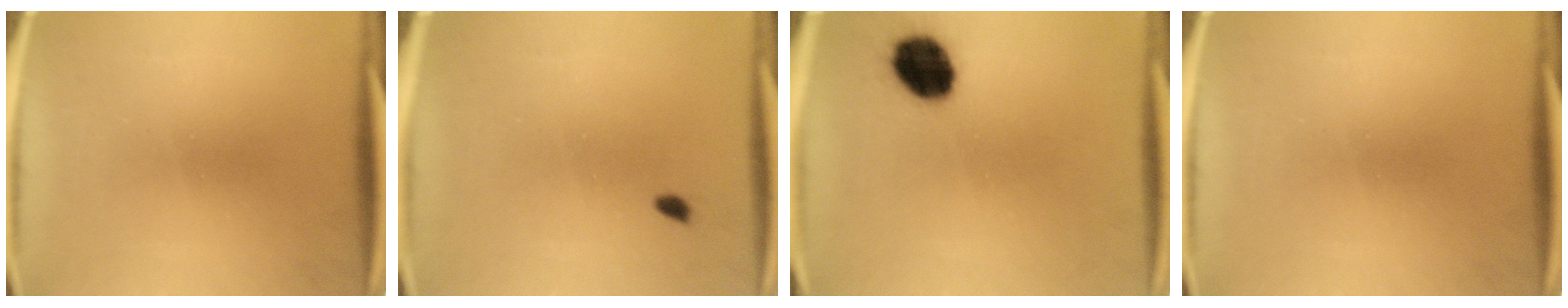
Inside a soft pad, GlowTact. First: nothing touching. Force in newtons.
{"total": 0.9}
{"total": 11.1}
{"total": 0.0}